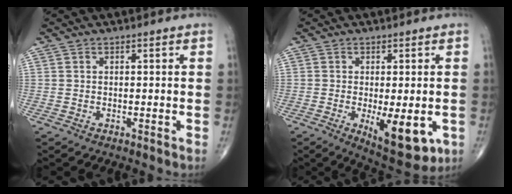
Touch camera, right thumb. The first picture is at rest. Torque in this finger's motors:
{"motor_torque": [0.82, 1.82, 0.01, -0.13, 0.30]}